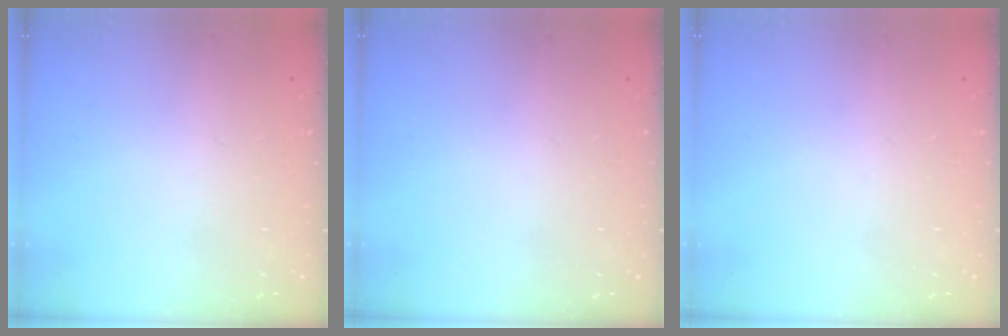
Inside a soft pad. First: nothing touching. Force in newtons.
{"total": 0.0}
{"total": 0.0}